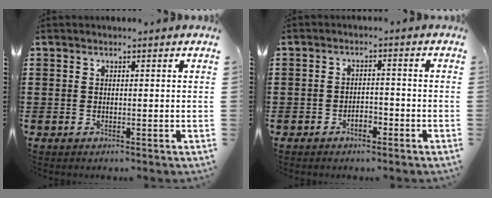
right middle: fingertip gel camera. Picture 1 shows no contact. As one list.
[{"total": 2.4, "force": [-1.8, 1.1, 1.3], "torque": [-0.027, 0.006, -0.038]}]